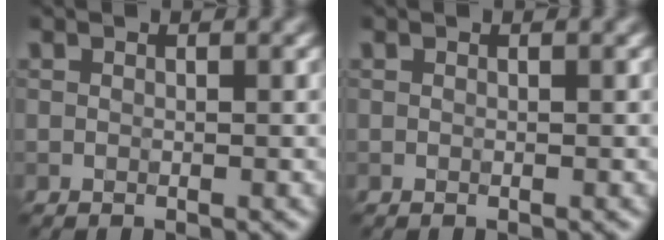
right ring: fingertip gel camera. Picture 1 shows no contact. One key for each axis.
{"total": 0.0}